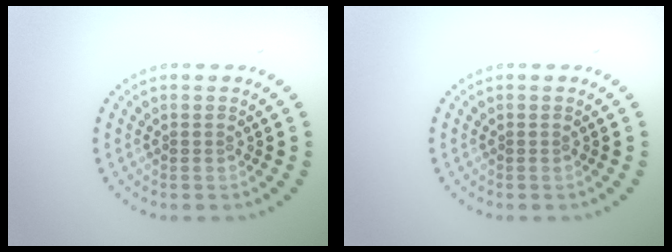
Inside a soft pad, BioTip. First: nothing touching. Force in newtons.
{"total": 0.0}